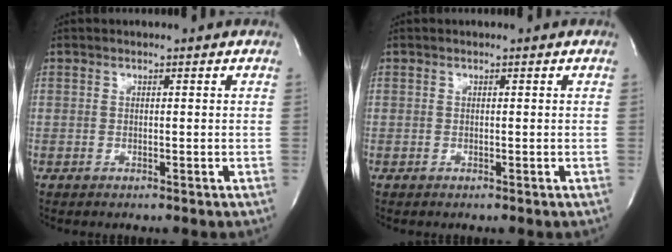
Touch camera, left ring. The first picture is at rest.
{"total": 0.0}